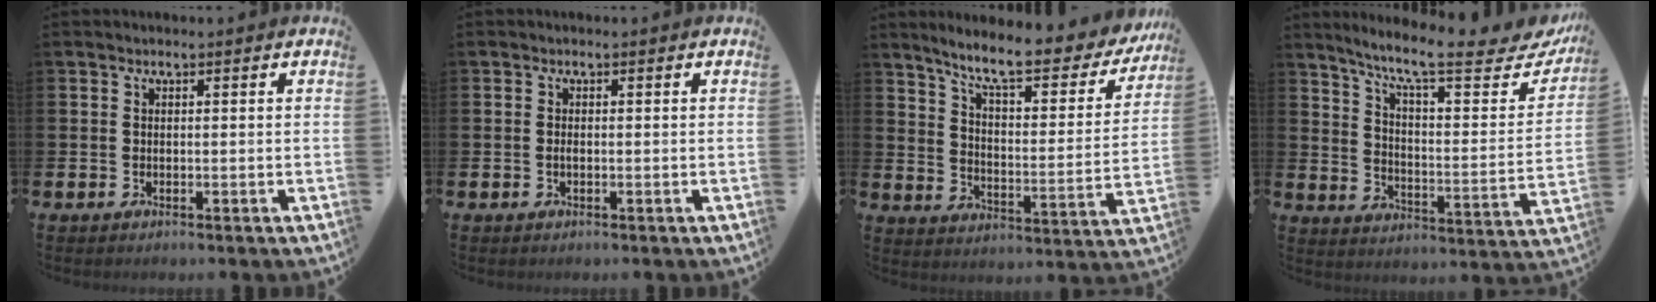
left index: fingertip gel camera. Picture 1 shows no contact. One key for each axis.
{"total": 0.5, "fx": -0.2, "fy": 0.2, "fz": 0.5, "tx": -0.018, "ty": 0.003, "tz": -0.002}
{"total": 8.6, "fx": 7.4, "fy": 1.5, "fz": 4.1, "tx": -0.109, "ty": -0.048, "tz": 0.121}
{"total": 10.3, "fx": 8.4, "fy": 1.5, "fz": 5.7, "tx": -0.122, "ty": -0.057, "tz": 0.130}